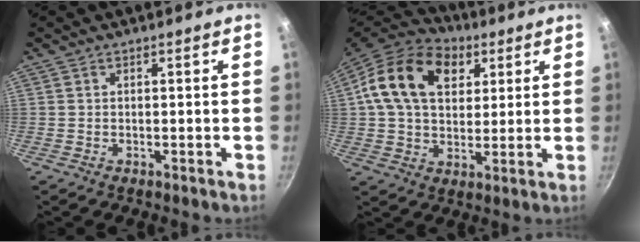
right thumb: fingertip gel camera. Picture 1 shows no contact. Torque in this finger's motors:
{"motor_torque": [-0.86, 1.24, 0.75, -0.65, 0.17]}